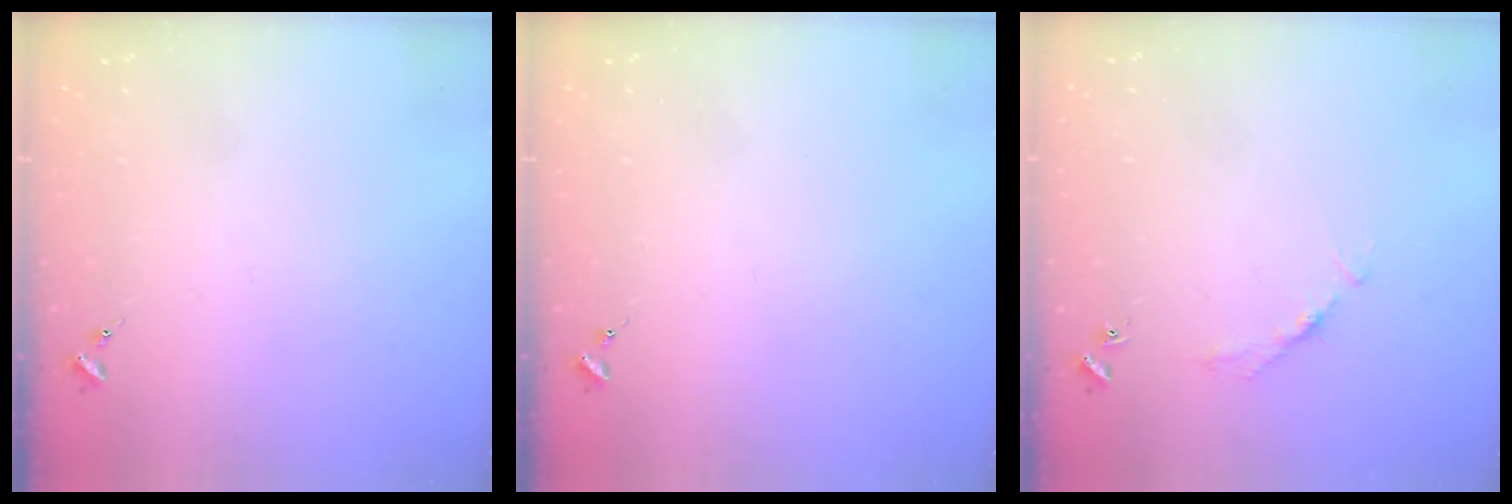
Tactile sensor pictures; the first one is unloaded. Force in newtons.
{"total": 0.0}
{"total": 2.7, "press": 2.7, "slide": 0.4}